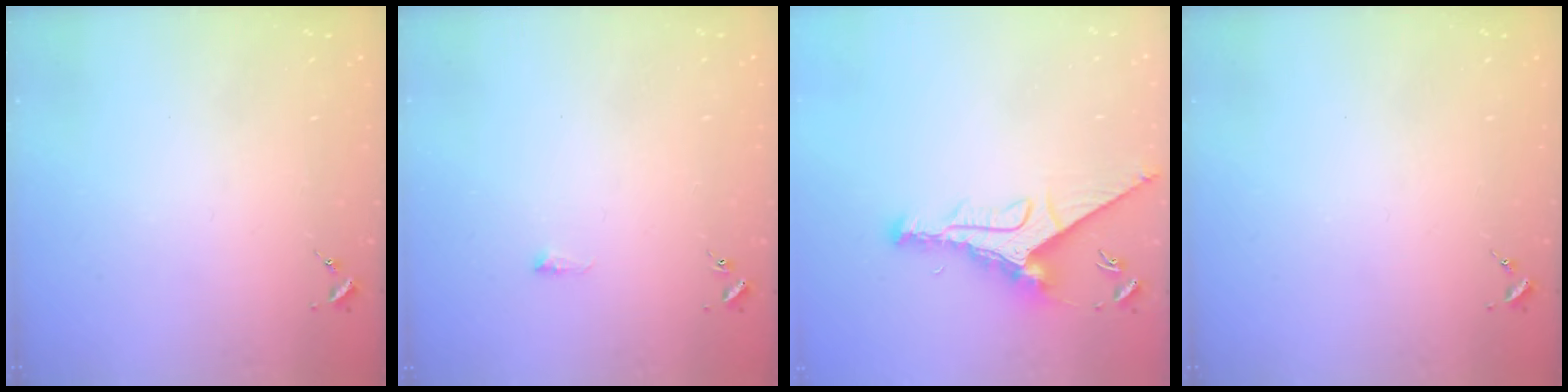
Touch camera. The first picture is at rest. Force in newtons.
{"total": 5.6, "press": 5.6, "slide": 0.9}
{"total": 11.3, "press": 11.3, "slide": 1.3}
{"total": 0.0}